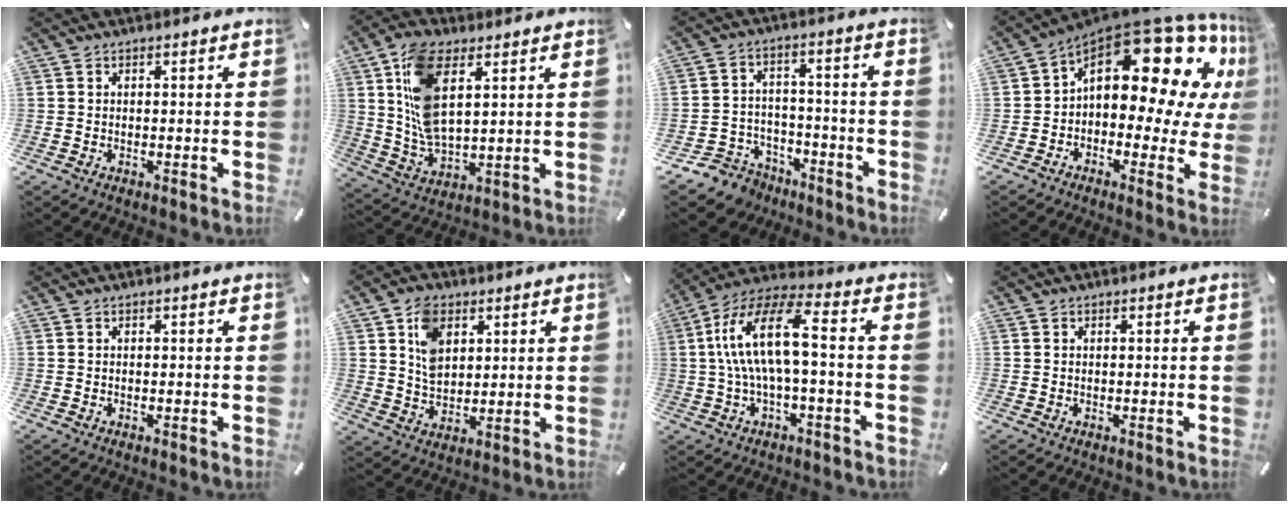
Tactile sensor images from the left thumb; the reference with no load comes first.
{"total": 13.1, "force": [5.0, 6.7, 10.1], "torque": [-0.232, -0.010, 0.090]}
{"total": 8.3, "force": [-6.0, 5.6, 1.4], "torque": [-0.029, 0.039, -0.110]}
{"total": 21.6, "force": [8.2, 10.9, 16.7], "torque": [-0.239, -0.075, 0.134]}
{"total": 0.0}
{"total": 8.7, "force": [3.6, 6.4, 4.7], "torque": [-0.084, 0.004, 0.067]}
{"total": 15.2, "force": [0.7, 5.1, 14.3], "torque": [-0.299, 0.001, 0.001]}
{"total": 0.0}